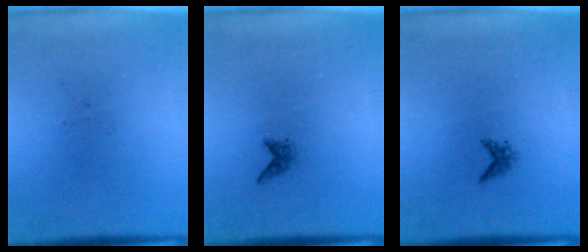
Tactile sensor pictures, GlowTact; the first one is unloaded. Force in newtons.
{"total": 0.8}
{"total": 0.9}